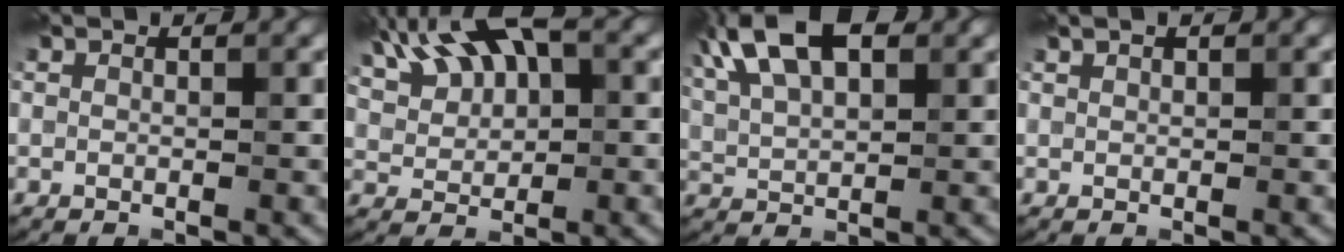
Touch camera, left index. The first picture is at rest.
{"total": 9.5, "force": [4.5, 5.1, 6.6], "torque": [-0.125, 0.039, 0.073]}
{"total": 10.2, "force": [5.1, 5.0, 7.3], "torque": [-0.153, 0.045, 0.076]}
{"total": 0.6, "force": [0.5, 0.1, 0.3], "torque": [-0.005, 0.004, 0.010]}